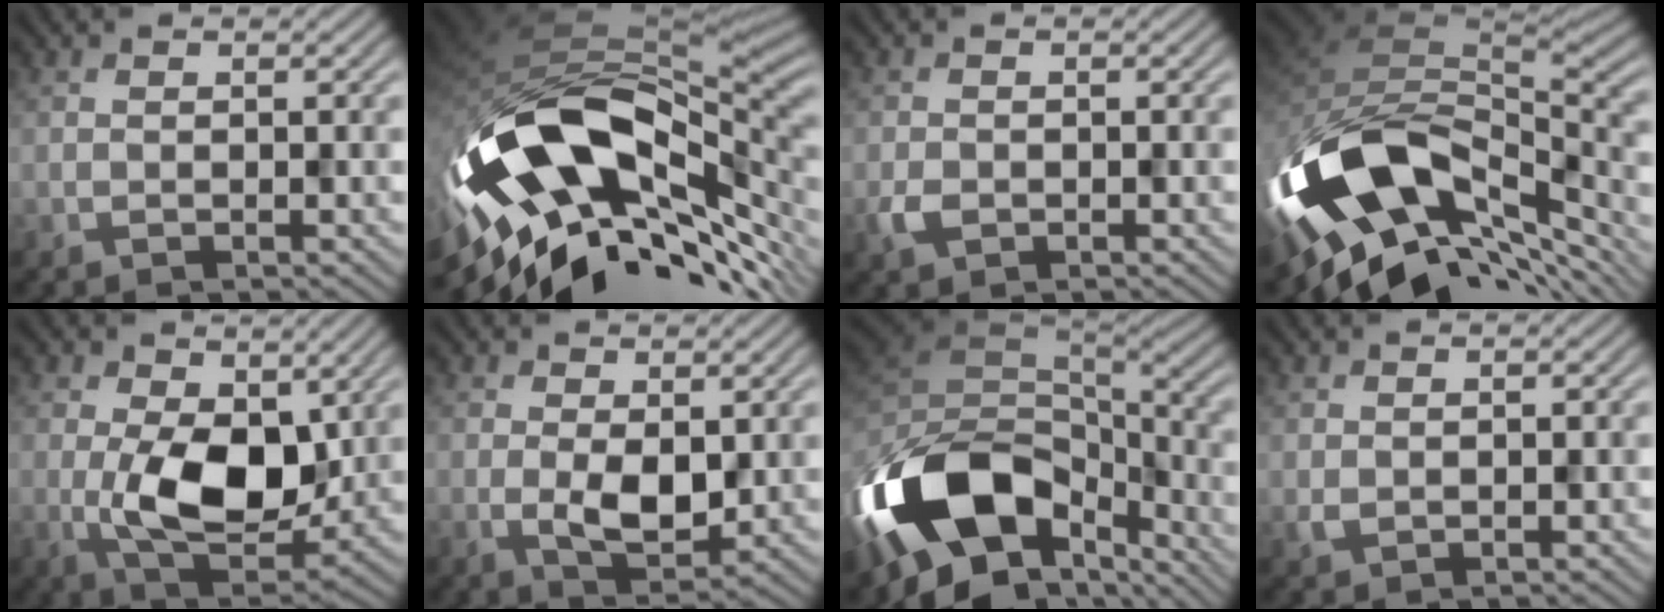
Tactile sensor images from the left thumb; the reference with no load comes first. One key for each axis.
{"total": 19.6, "fx": -5.6, "fy": 9.9, "fz": 15.9, "tx": -0.306, "ty": -0.025, "tz": -0.099}
{"total": 2.1, "fx": -0.8, "fy": 1.6, "fz": 1.1, "tx": -0.029, "ty": -0.007, "tz": -0.021}
{"total": 16.5, "fx": -6.0, "fy": 9.8, "fz": 11.9, "tx": -0.248, "ty": -0.020, "tz": -0.108}
{"total": 10.8, "fx": 0.4, "fy": 6.4, "fz": 8.7, "tx": -0.171, "ty": -0.013, "tz": 0.009}
{"total": 4.6, "fx": 0.2, "fy": 2.6, "fz": 3.8, "tx": -0.075, "ty": -0.010, "tz": 0.006}
{"total": 17.4, "fx": -7.8, "fy": 9.7, "fz": 12.1, "tx": -0.291, "ty": -0.034, "tz": -0.126}
{"total": 1.0, "fx": 0.2, "fy": 0.8, "fz": 0.5, "tx": -0.015, "ty": -0.001, "tz": 0.007}